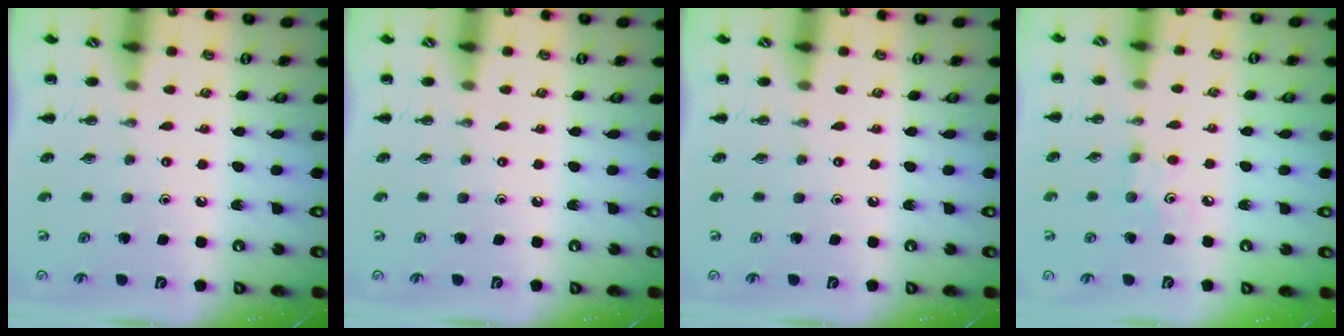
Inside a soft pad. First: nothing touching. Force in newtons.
{"total": 0.0}
{"total": 0.0}
{"total": 3.5, "press": 3.4, "slide": 0.9}